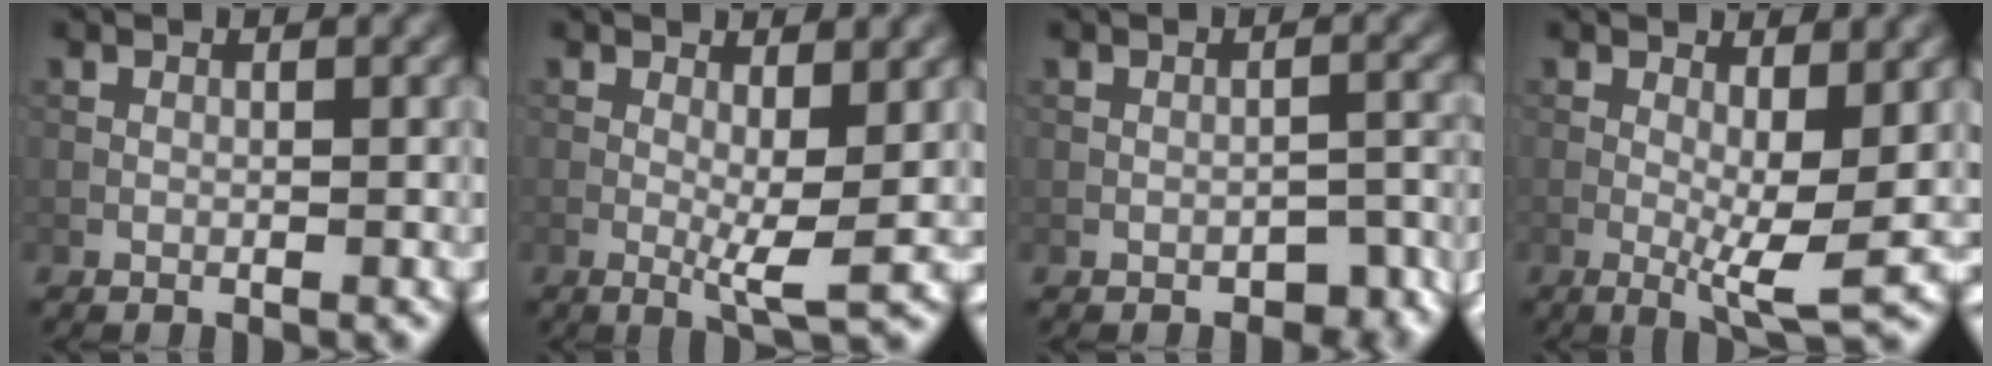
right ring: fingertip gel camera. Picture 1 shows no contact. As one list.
[{"total": 3.5, "force": [0.1, 0.6, 3.5], "torque": [-0.061, -0.009, 0.001]}, {"total": 2.6, "force": [-1.7, 1.3, 1.3], "torque": [-0.014, 0.002, -0.018]}, {"total": 5.1, "force": [0.1, 1.1, 5.0], "torque": [-0.082, -0.012, 0.000]}]